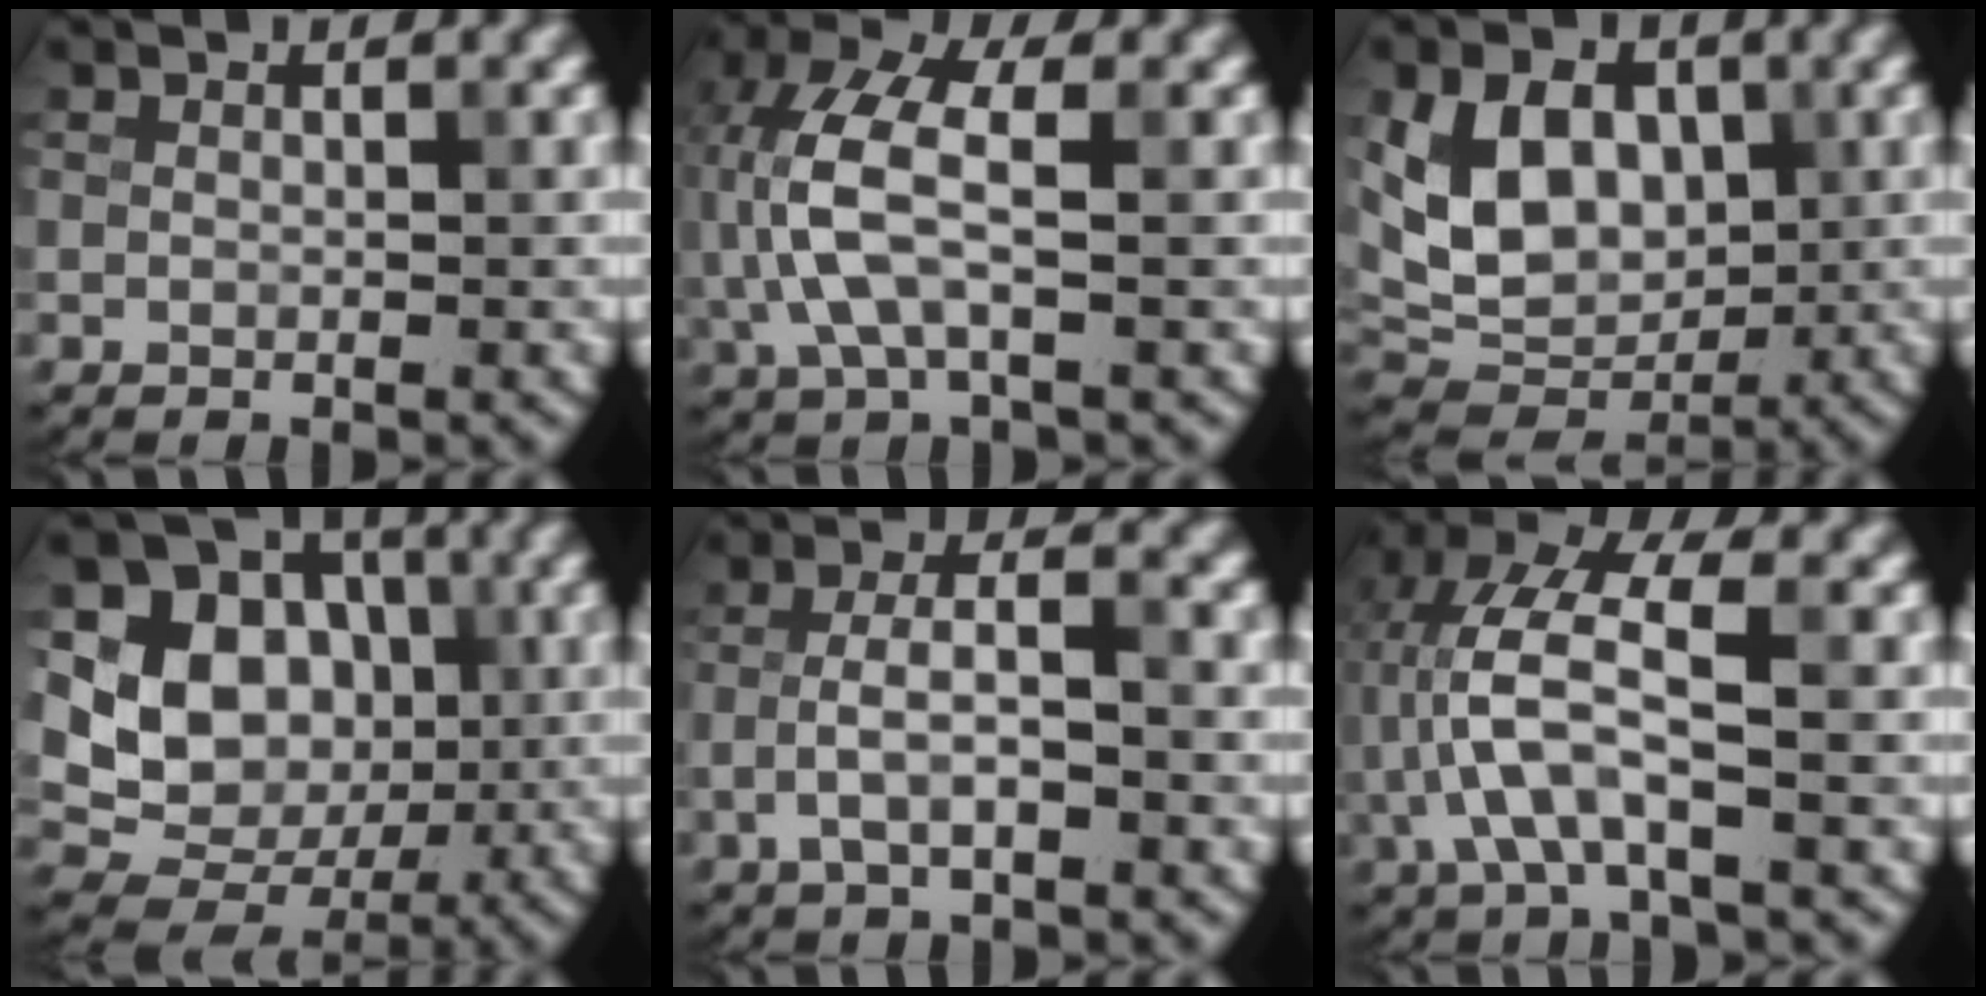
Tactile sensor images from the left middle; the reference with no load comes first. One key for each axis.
{"total": 6.6, "fx": -0.2, "fy": 2.8, "fz": 6.0, "tx": -0.148, "ty": 0.015, "tz": -0.008}
{"total": 8.4, "fx": 1.6, "fy": 6.0, "fz": 5.6, "tx": -0.103, "ty": -0.007, "tz": 0.027}
{"total": 9.3, "fx": 1.1, "fy": 7.9, "fz": 4.7, "tx": -0.077, "ty": -0.009, "tz": 0.015}
{"total": 3.8, "fx": -1.2, "fy": 1.2, "fz": 3.4, "tx": -0.069, "ty": 0.007, "tz": -0.027}
{"total": 7.1, "fx": -0.7, "fy": 2.6, "fz": 6.5, "tx": -0.151, "ty": 0.021, "tz": -0.017}